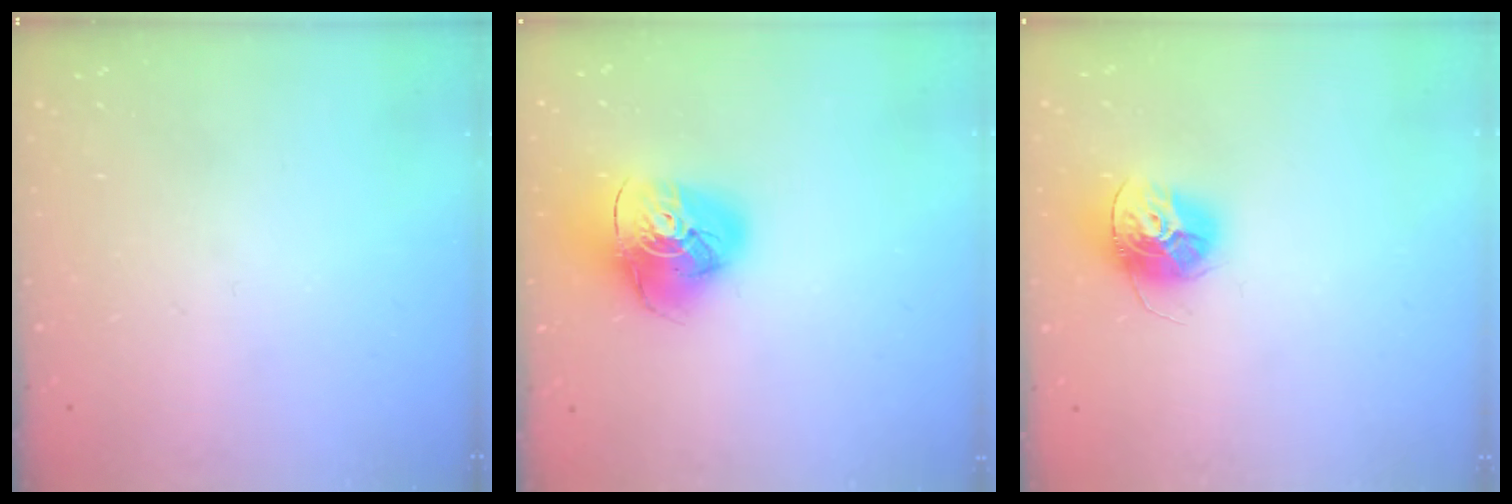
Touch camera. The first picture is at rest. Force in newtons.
{"total": 13.8, "press": 13.7, "slide": 1.4}
{"total": 13.1, "press": 13.1, "slide": 0.7}